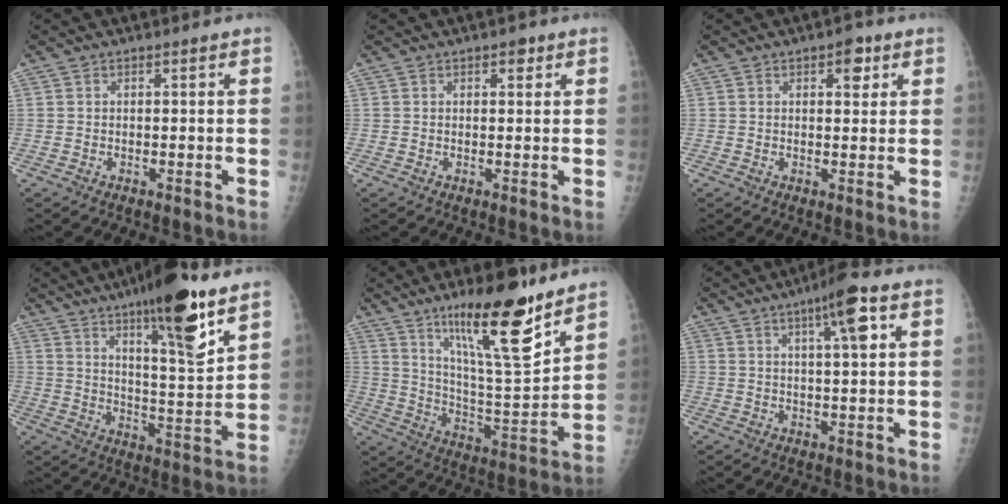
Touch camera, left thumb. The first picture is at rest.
{"total": 1.7, "force": [0.9, 0.9, 1.0], "torque": [-0.004, -0.002, 0.010]}
{"total": 3.5, "force": [1.7, 1.9, 2.4], "torque": [-0.015, -0.004, 0.019]}
{"total": 17.6, "force": [11.0, 3.4, 13.4], "torque": [-0.185, -0.067, 0.175]}
{"total": 19.9, "force": [13.2, 4.0, 14.4], "torque": [-0.205, -0.084, 0.225]}
{"total": 8.0, "force": [3.4, 1.2, 7.1], "torque": [-0.112, -0.003, 0.050]}